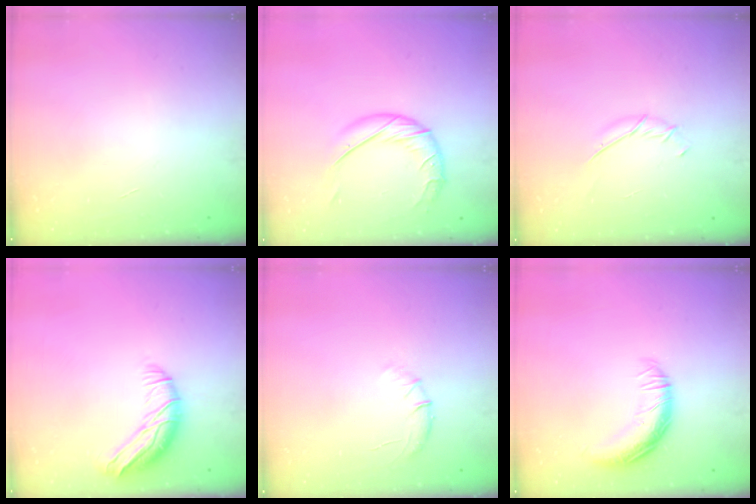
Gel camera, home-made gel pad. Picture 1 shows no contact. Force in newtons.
{"total": 11.1, "press": 11.0, "slide": 1.3}
{"total": 5.9, "press": 5.7, "slide": 1.4}
{"total": 9.8, "press": 9.5, "slide": 2.3}
{"total": 7.1, "press": 6.8, "slide": 2.0}
{"total": 12.0, "press": 12.0, "slide": 0.6}